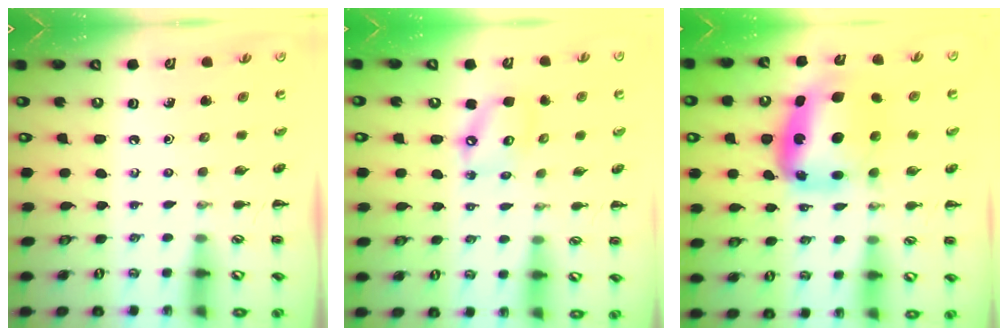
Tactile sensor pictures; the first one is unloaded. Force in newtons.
{"total": 7.9, "press": 7.8, "slide": 1.7}
{"total": 9.9, "press": 9.5, "slide": 2.7}